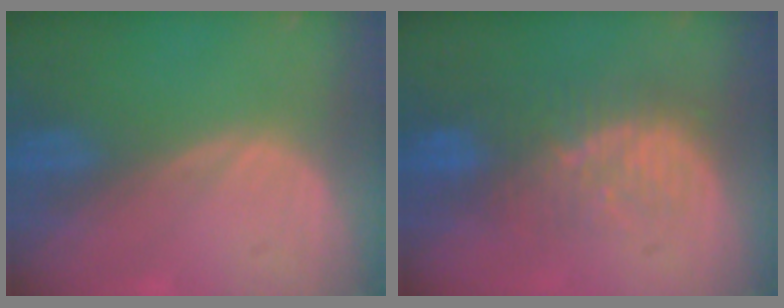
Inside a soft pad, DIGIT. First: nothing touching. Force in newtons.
{"total": 8.7, "press": 8.0, "slide": 3.6}